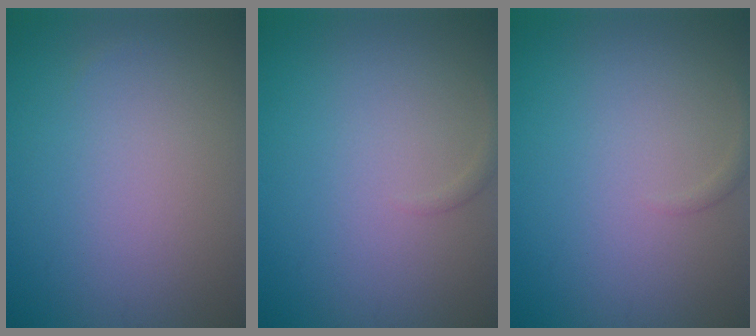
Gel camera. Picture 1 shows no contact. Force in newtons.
{"total": 0.6, "press": 0.6, "slide": 0.1}
{"total": 0.6, "press": 0.6, "slide": 0.1}